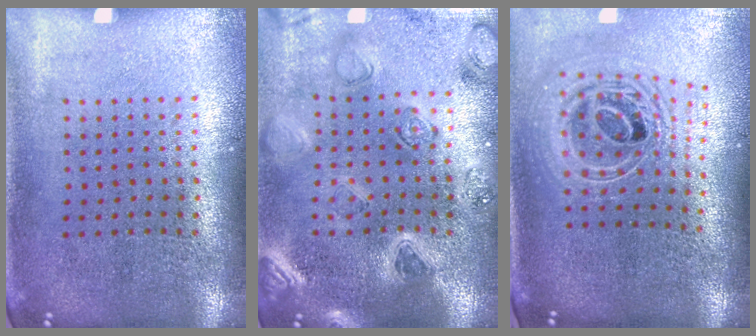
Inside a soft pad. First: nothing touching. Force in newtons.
{"total": 2.2, "press": 2.2, "slide": 0.2}
{"total": 2.4, "press": 1.8, "slide": 1.6}